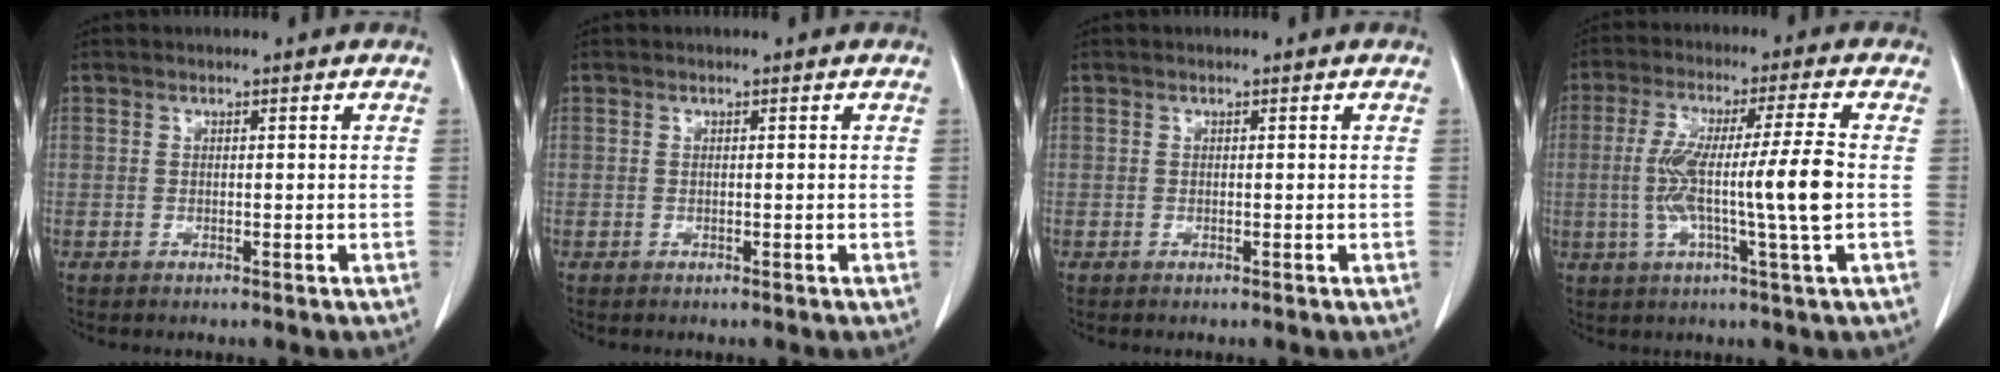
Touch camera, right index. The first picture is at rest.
{"total": 0.0}
{"total": 0.0}
{"total": 12.3, "force": [-1.0, -0.7, 12.3], "torque": [-0.229, 0.003, -0.021]}